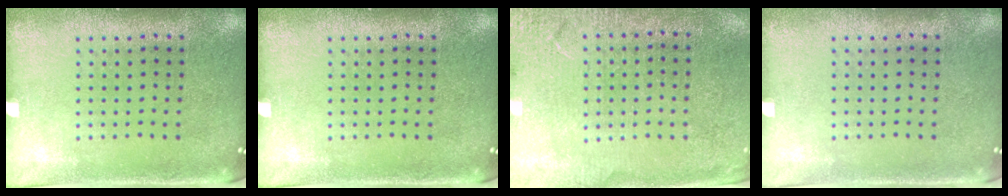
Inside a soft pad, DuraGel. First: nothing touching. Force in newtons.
{"total": 0.0}
{"total": 2.7, "press": 2.7, "slide": 0.1}
{"total": 0.0}